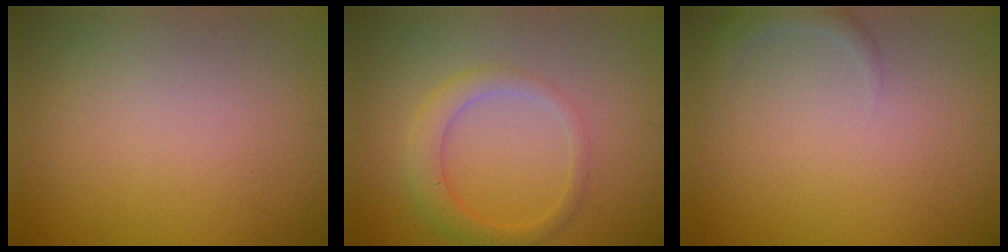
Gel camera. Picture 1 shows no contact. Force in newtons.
{"total": 2.7, "press": 2.7, "slide": 0.1}
{"total": 1.5, "press": 1.5, "slide": 0.2}